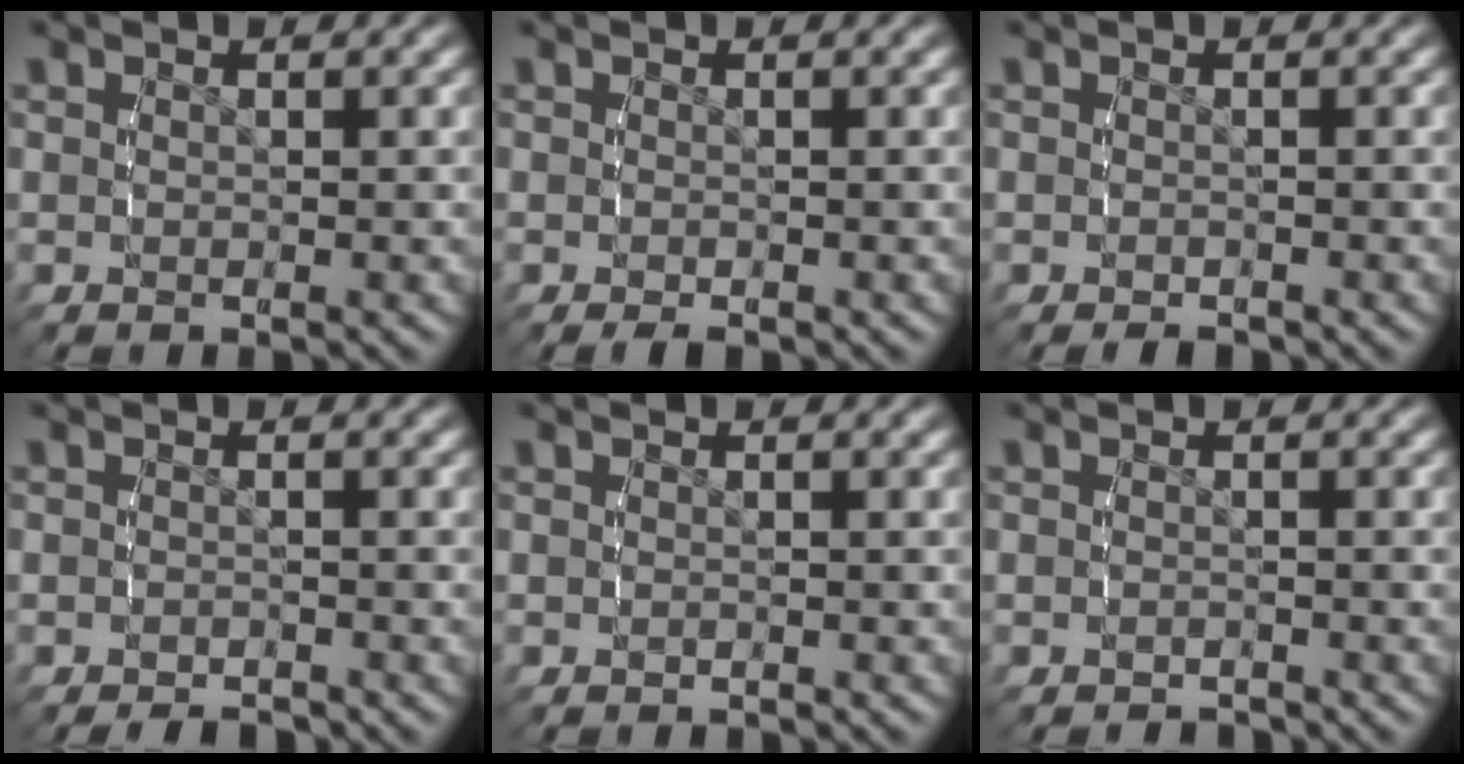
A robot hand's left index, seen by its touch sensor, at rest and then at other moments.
{"total": 1.3, "force": [-1.1, 0.5, 0.5], "torque": [-0.015, -0.007, -0.014]}
{"total": 1.3, "force": [-1.2, 0.4, 0.2], "torque": [-0.013, -0.008, -0.016]}
{"total": 2.0, "force": [-1.9, 0.6, 0.3], "torque": [-0.012, -0.008, -0.029]}
{"total": 0.7, "force": [-0.6, 0.2, 0.0], "torque": [-0.006, -0.002, -0.006]}
{"total": 1.6, "force": [-1.5, 0.4, -0.1], "torque": [-0.005, -0.006, -0.022]}